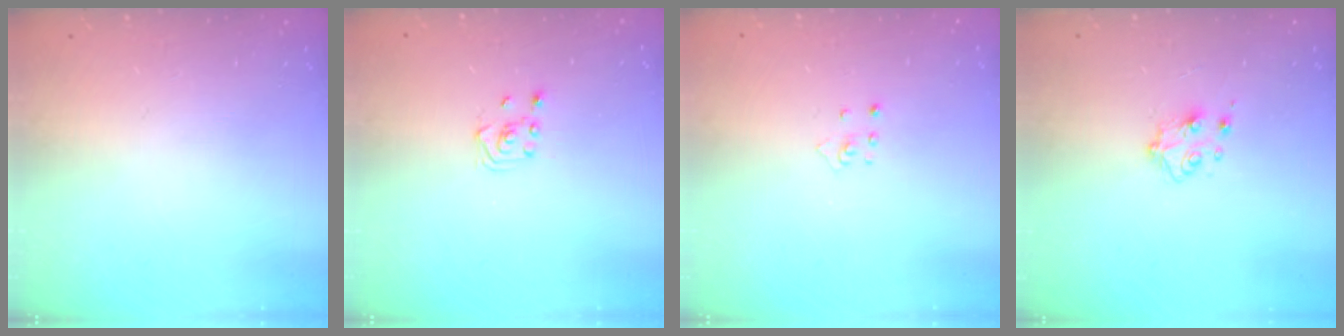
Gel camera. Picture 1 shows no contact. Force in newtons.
{"total": 2.3, "press": 2.2, "slide": 0.8}
{"total": 2.9, "press": 2.9, "slide": 0.3}
{"total": 4.8, "press": 4.8, "slide": 0.4}